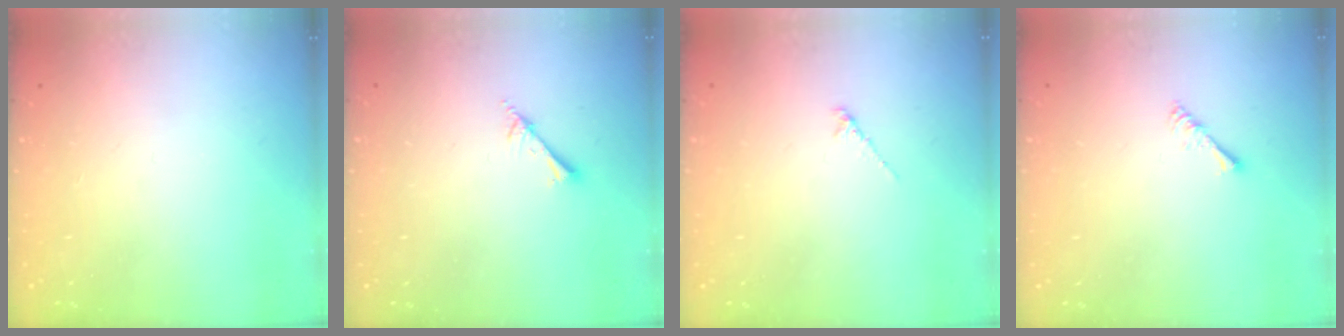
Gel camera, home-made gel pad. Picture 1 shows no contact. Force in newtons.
{"total": 2.2, "press": 2.2, "slide": 0.3}
{"total": 1.2, "press": 1.1, "slide": 0.4}
{"total": 2.0, "press": 1.9, "slide": 0.4}